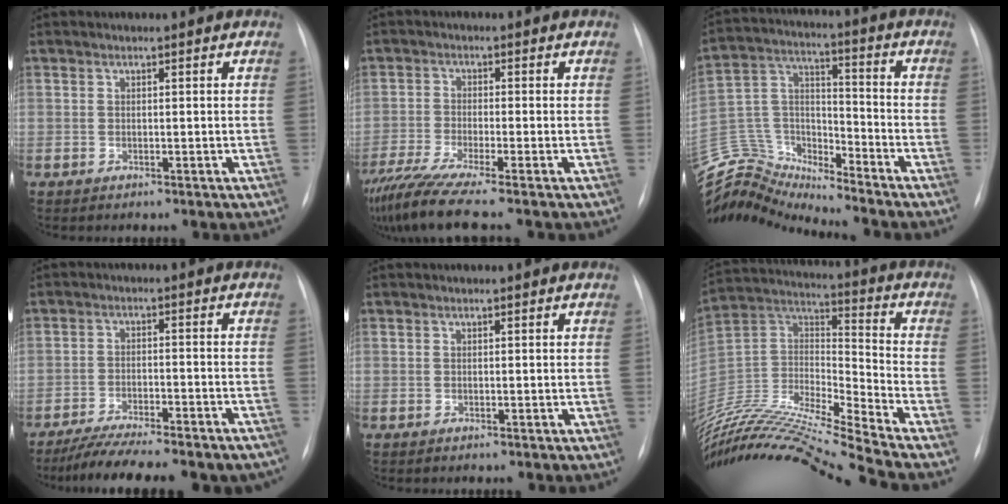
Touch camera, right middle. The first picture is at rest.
{"total": 10.1, "force": [-8.1, -0.7, 6.0], "torque": [-0.110, -0.032, -0.141]}
{"total": 16.1, "force": [-15.9, 1.4, 1.8], "torque": [-0.048, 0.055, -0.294]}
{"total": 16.2, "force": [-14.0, 2.9, 7.7], "torque": [-0.110, -0.005, -0.197]}
{"total": 0.0}
{"total": 25.4, "force": [-23.1, -2.3, 10.1], "torque": [-0.226, -0.018, -0.407]}